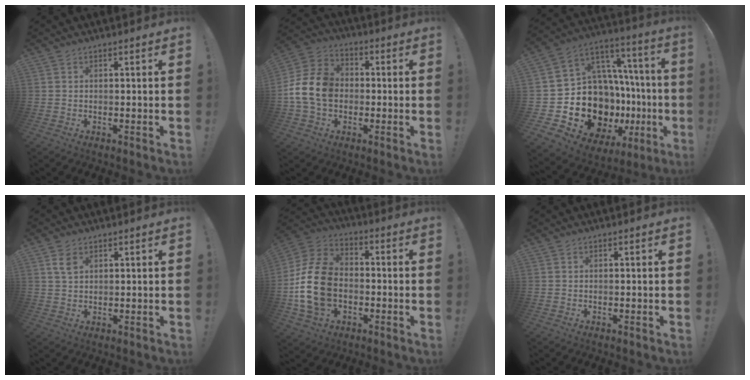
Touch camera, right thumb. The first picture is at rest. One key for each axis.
{"total": 14.2, "fx": -0.8, "fy": 11.2, "fz": 8.7, "tx": -0.163, "ty": 0.023, "tz": -0.009}
{"total": 19.4, "fx": -7.3, "fy": 13.1, "fz": 12.4, "tx": -0.200, "ty": 0.007, "tz": -0.078}
{"total": 3.8, "fx": 1.8, "fy": 2.2, "fz": 2.6, "tx": -0.035, "ty": -0.006, "tz": 0.031}
{"total": 17.7, "fx": -2.8, "fy": 12.9, "fz": 11.8, "tx": -0.217, "ty": 0.027, "tz": -0.041}
{"total": 0.0}